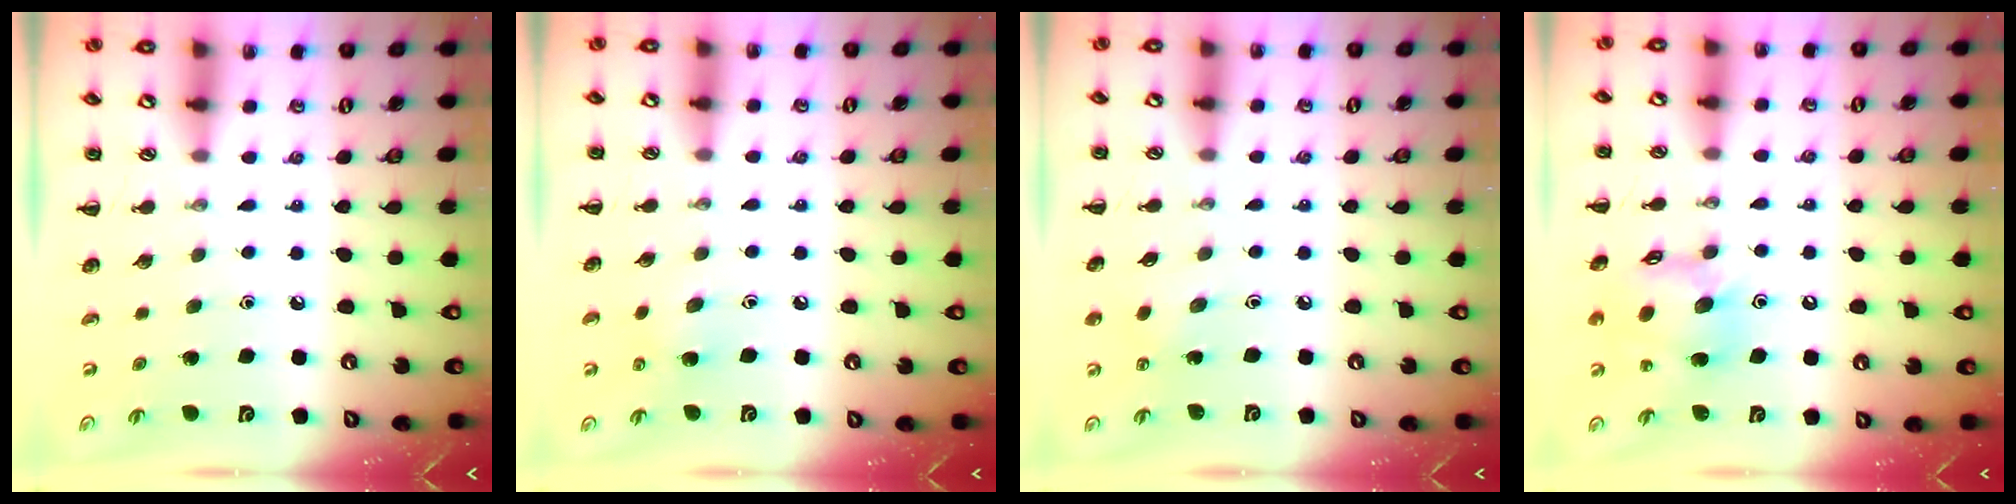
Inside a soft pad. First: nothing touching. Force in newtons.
{"total": 3.9, "press": 3.7, "slide": 1.1}
{"total": 2.6, "press": 2.4, "slide": 0.8}
{"total": 14.4, "press": 14.3, "slide": 2.1}